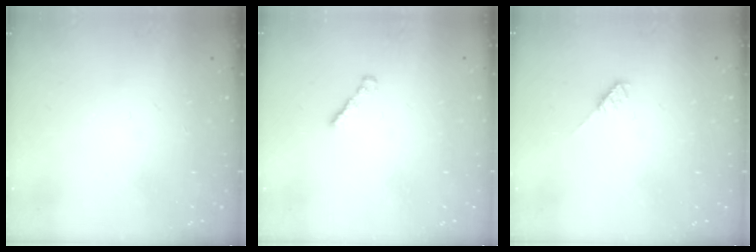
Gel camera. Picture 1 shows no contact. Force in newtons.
{"total": 1.6, "press": 1.5, "slide": 0.5}
{"total": 4.1, "press": 4.1, "slide": 0.3}